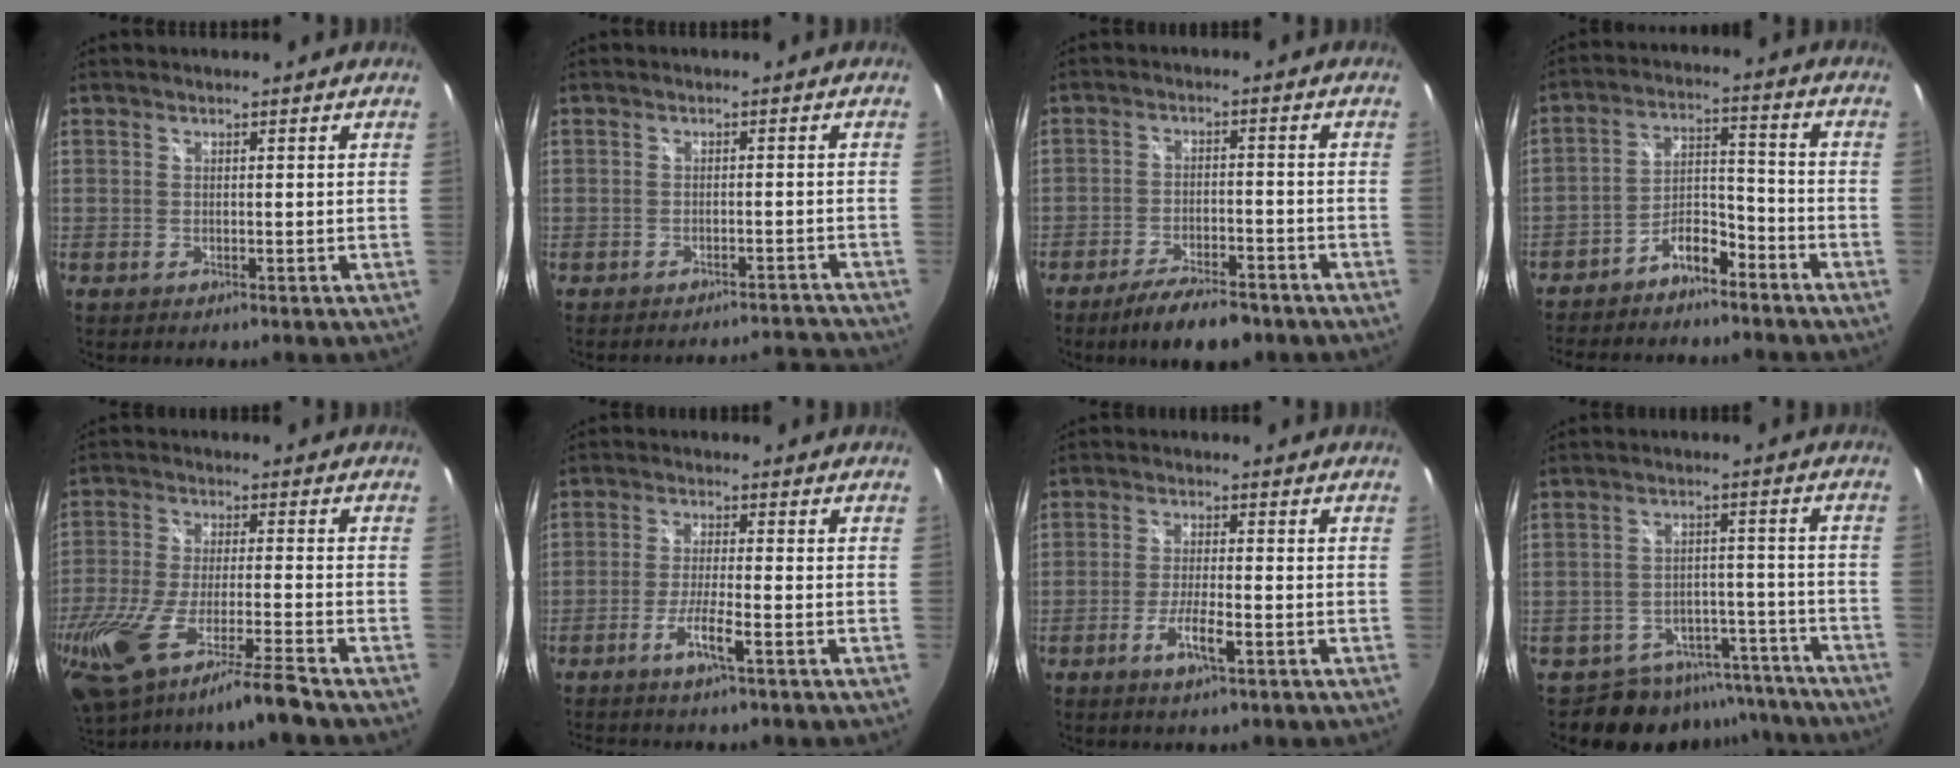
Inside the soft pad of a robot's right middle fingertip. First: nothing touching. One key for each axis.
{"total": 7.8, "fx": -7.7, "fy": 1.1, "fz": 1.2, "tx": -0.018, "ty": 0.019, "tz": -0.090}
{"total": 9.6, "fx": -7.6, "fy": 2.7, "fz": 5.3, "tx": -0.112, "ty": -0.011, "tz": -0.121}
{"total": 9.8, "fx": -8.0, "fy": 3.6, "fz": 4.4, "tx": -0.097, "ty": 0.041, "tz": -0.133}
{"total": 18.1, "fx": -12.8, "fy": 0.8, "fz": 12.8, "tx": -0.266, "ty": -0.062, "tz": -0.224}
{"total": 4.4, "fx": -2.8, "fy": -0.5, "fz": 3.4, "tx": -0.075, "ty": -0.002, "tz": -0.055}
{"total": 5.0, "fx": -2.6, "fy": 0.6, "fz": 4.2, "tx": -0.089, "ty": -0.006, "tz": -0.049}
{"total": 12.3, "fx": -10.7, "fy": 5.9, "fz": 1.2, "tx": -0.022, "ty": 0.037, "tz": -0.136}